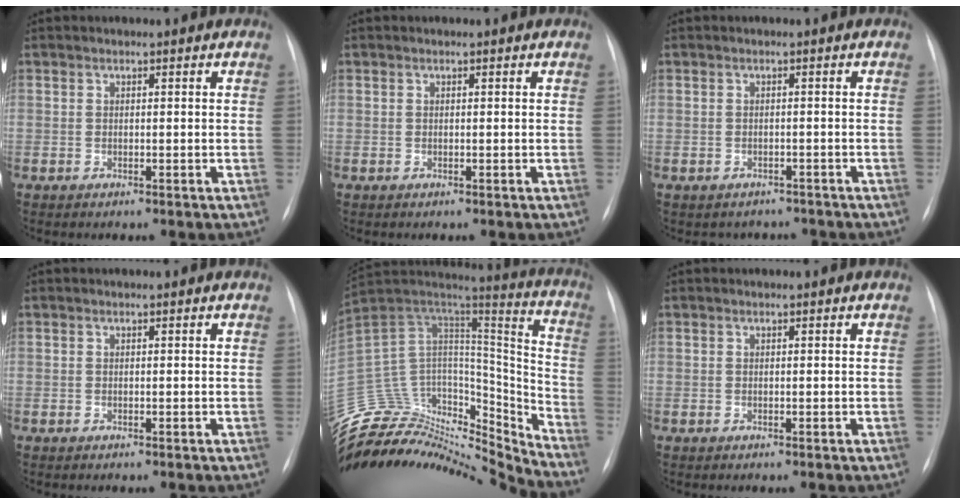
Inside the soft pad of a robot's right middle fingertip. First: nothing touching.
{"total": 0.0}
{"total": 3.7, "force": [-3.2, 1.8, -0.2], "torque": [0.003, 0.012, -0.038]}
{"total": 0.0}
{"total": 32.8, "force": [-31.0, 6.6, 8.5], "torque": [-0.172, 0.030, -0.476]}
{"total": 0.0}